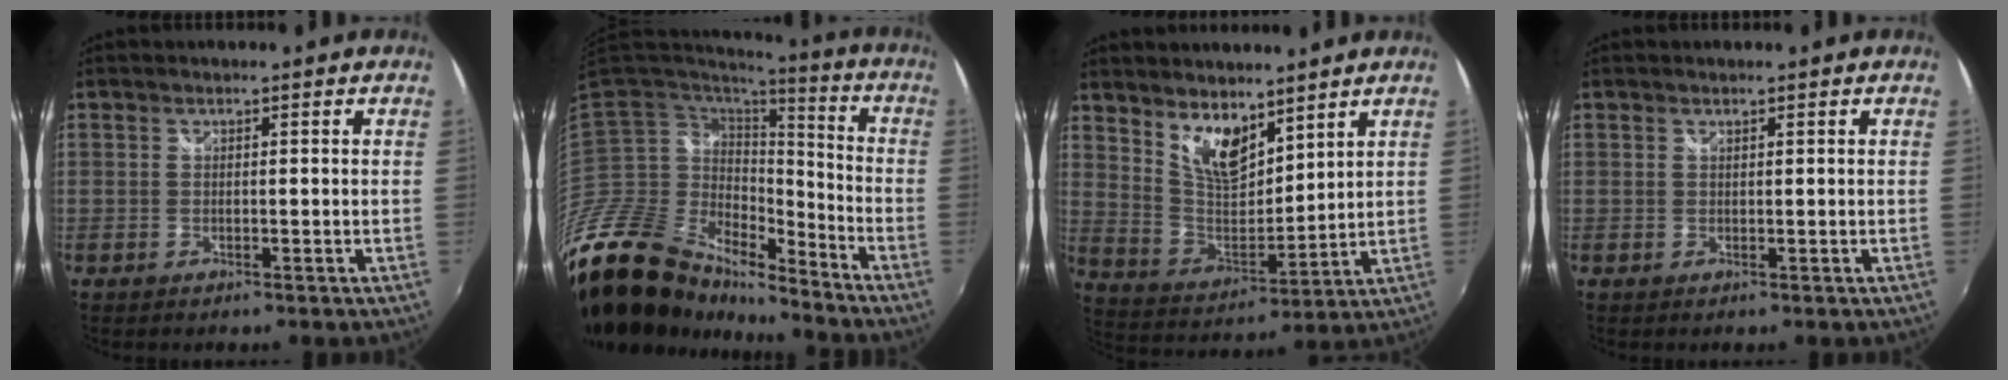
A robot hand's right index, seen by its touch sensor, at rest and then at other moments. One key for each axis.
{"total": 23.2, "fx": -19.3, "fy": 8.6, "fz": 9.5, "tx": -0.202, "ty": -0.026, "tz": -0.352}
{"total": 10.3, "fx": 7.2, "fy": 4.4, "fz": 5.9, "tx": -0.102, "ty": -0.005, "tz": 0.145}
{"total": 0.0}